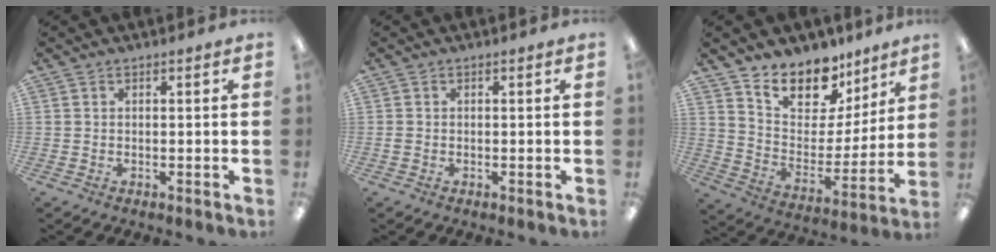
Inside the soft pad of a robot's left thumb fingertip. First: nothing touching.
{"total": 0.6, "force": [-0.2, 0.5, 0.2], "torque": [-0.004, 0.003, -0.004]}
{"total": 13.9, "force": [11.0, 7.5, 4.2], "torque": [-0.085, -0.085, 0.204]}